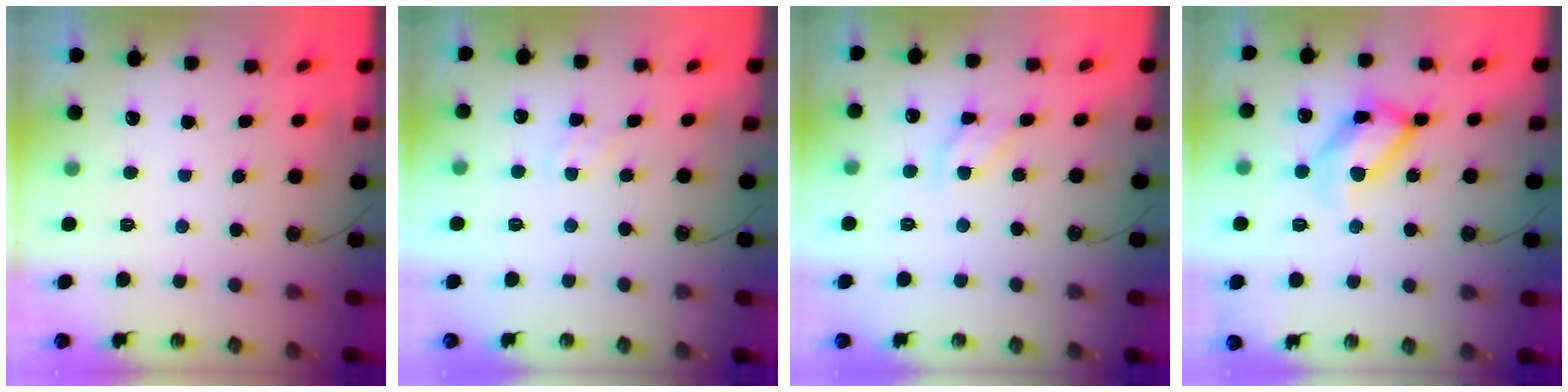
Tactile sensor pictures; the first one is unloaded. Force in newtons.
{"total": 1.0, "press": 1.0, "slide": 0.2}
{"total": 9.4, "press": 9.3, "slide": 0.7}
{"total": 15.9, "press": 15.8, "slide": 2.1}